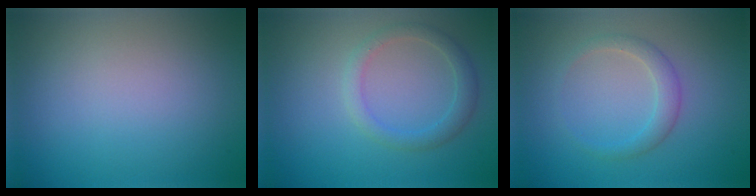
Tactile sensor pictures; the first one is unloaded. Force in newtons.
{"total": 2.2, "press": 2.2, "slide": 0.1}
{"total": 1.9, "press": 1.9, "slide": 0.1}